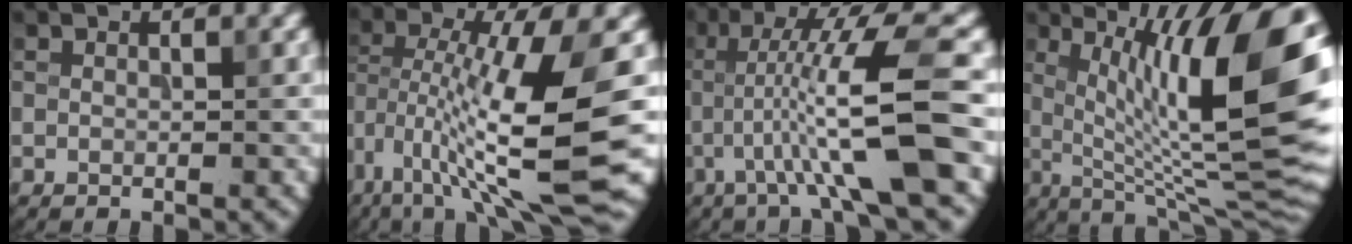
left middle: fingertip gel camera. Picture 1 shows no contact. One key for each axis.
{"total": 11.9, "fx": -2.8, "fy": 2.7, "fz": 11.3, "tx": -0.207, "ty": 0.003, "tz": -0.050}
{"total": 8.8, "fx": -2.2, "fy": 0.6, "fz": 8.6, "tx": -0.147, "ty": 0.017, "tz": -0.034}
{"total": 15.2, "fx": 2.7, "fy": 4.3, "fz": 14.3, "tx": -0.198, "ty": 0.001, "tz": 0.041}